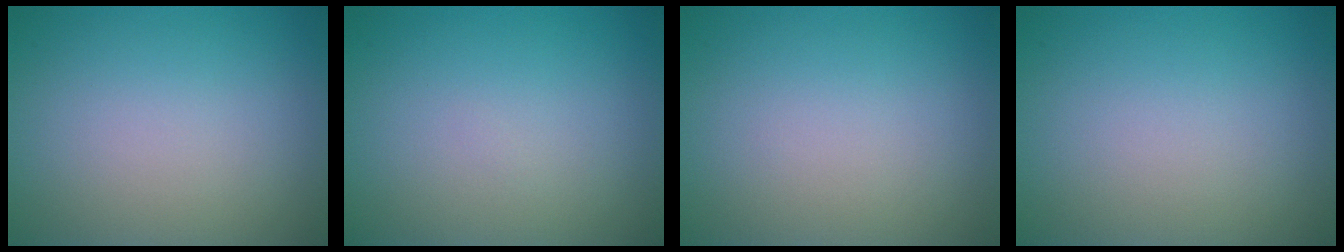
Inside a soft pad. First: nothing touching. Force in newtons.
{"total": 0.0}
{"total": 0.0}
{"total": 0.0}